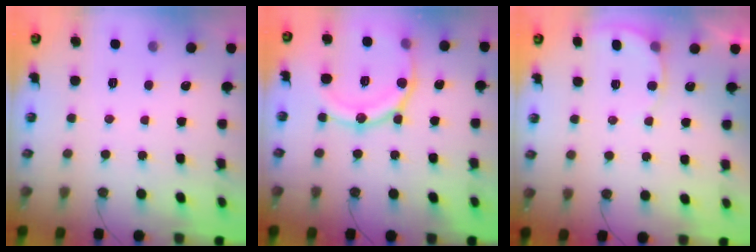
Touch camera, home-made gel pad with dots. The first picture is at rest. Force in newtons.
{"total": 17.2, "press": 17.1, "slide": 1.9}
{"total": 5.7, "press": 5.6, "slide": 1.5}